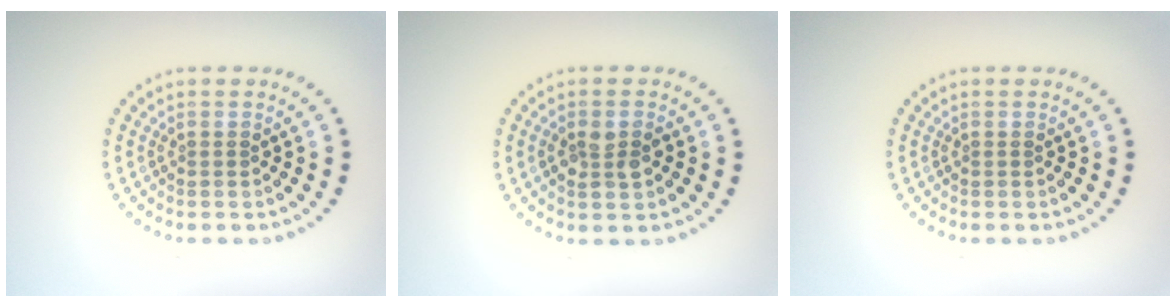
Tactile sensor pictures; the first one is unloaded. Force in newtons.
{"total": 2.5, "press": 2.4, "slide": 0.5}
{"total": 0.0}